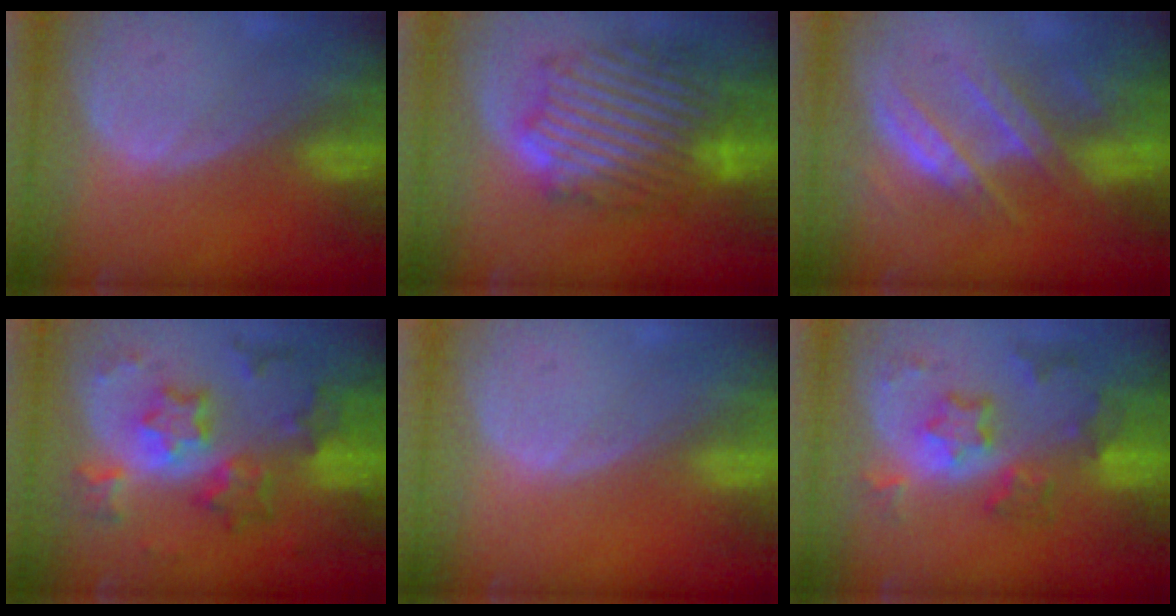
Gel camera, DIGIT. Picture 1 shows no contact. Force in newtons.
{"total": 11.7, "press": 11.7, "slide": 0.8}
{"total": 7.4, "press": 7.2, "slide": 1.9}
{"total": 9.5, "press": 9.5, "slide": 0.8}
{"total": 0.0}
{"total": 8.0, "press": 7.0, "slide": 3.9}